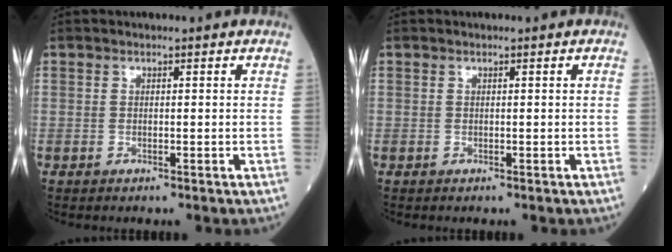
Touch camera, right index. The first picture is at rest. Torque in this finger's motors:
{"motor_torque": [0.00, 0.01, 0.00, 0.01]}